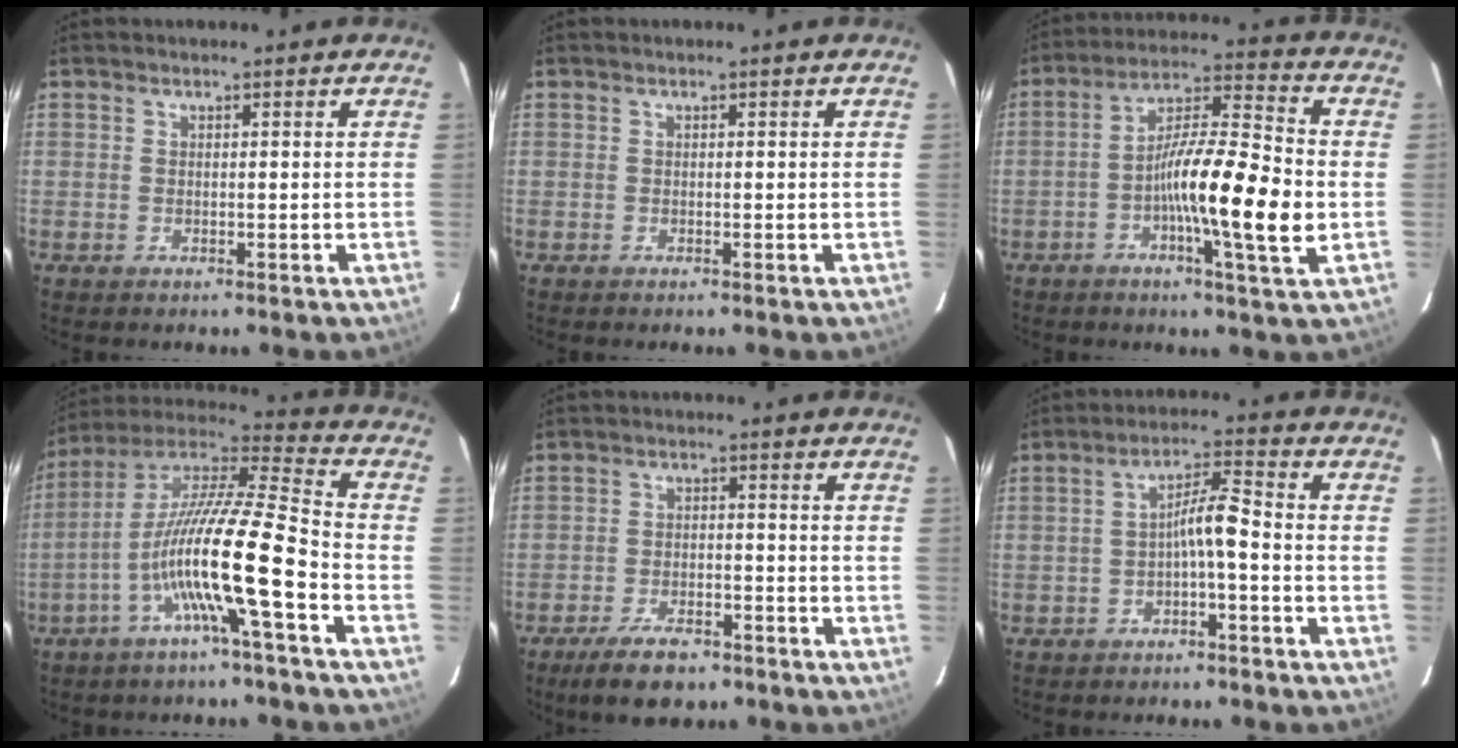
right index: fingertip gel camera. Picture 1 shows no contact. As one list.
[{"total": 0.0}, {"total": 14.7, "force": [-3.0, 0.8, 14.4], "torque": [-0.244, 0.001, -0.056]}, {"total": 16.2, "force": [-5.7, -0.4, 15.1], "torque": [-0.285, 0.008, -0.112]}, {"total": 7.0, "force": [-5.1, 2.7, 3.9], "torque": [-0.073, -0.004, -0.086]}, {"total": 5.1, "force": [-1.4, 0.4, 4.9], "torque": [-0.082, 0.020, -0.022]}]